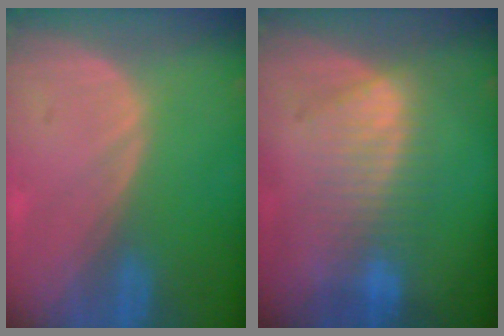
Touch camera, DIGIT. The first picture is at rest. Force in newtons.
{"total": 6.9, "press": 6.9, "slide": 0.6}